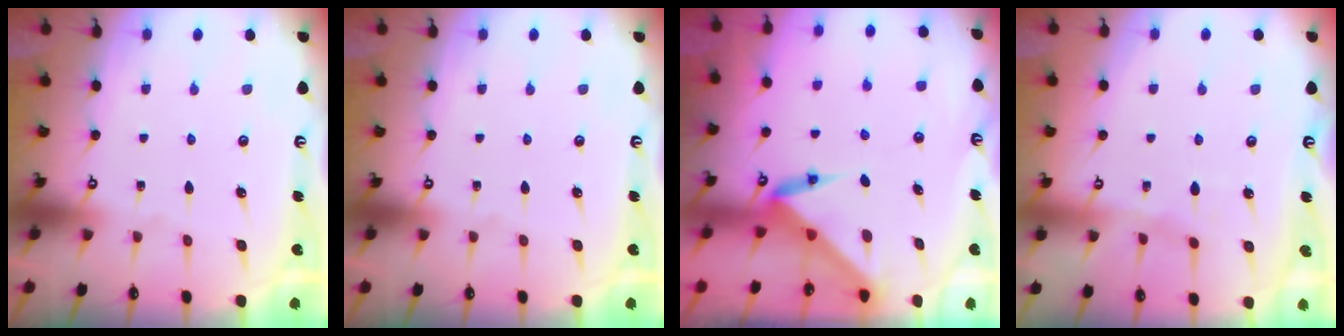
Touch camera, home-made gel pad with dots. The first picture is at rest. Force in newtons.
{"total": 0.0}
{"total": 3.6, "press": 3.6, "slide": 0.2}
{"total": 4.7, "press": 4.7, "slide": 0.7}